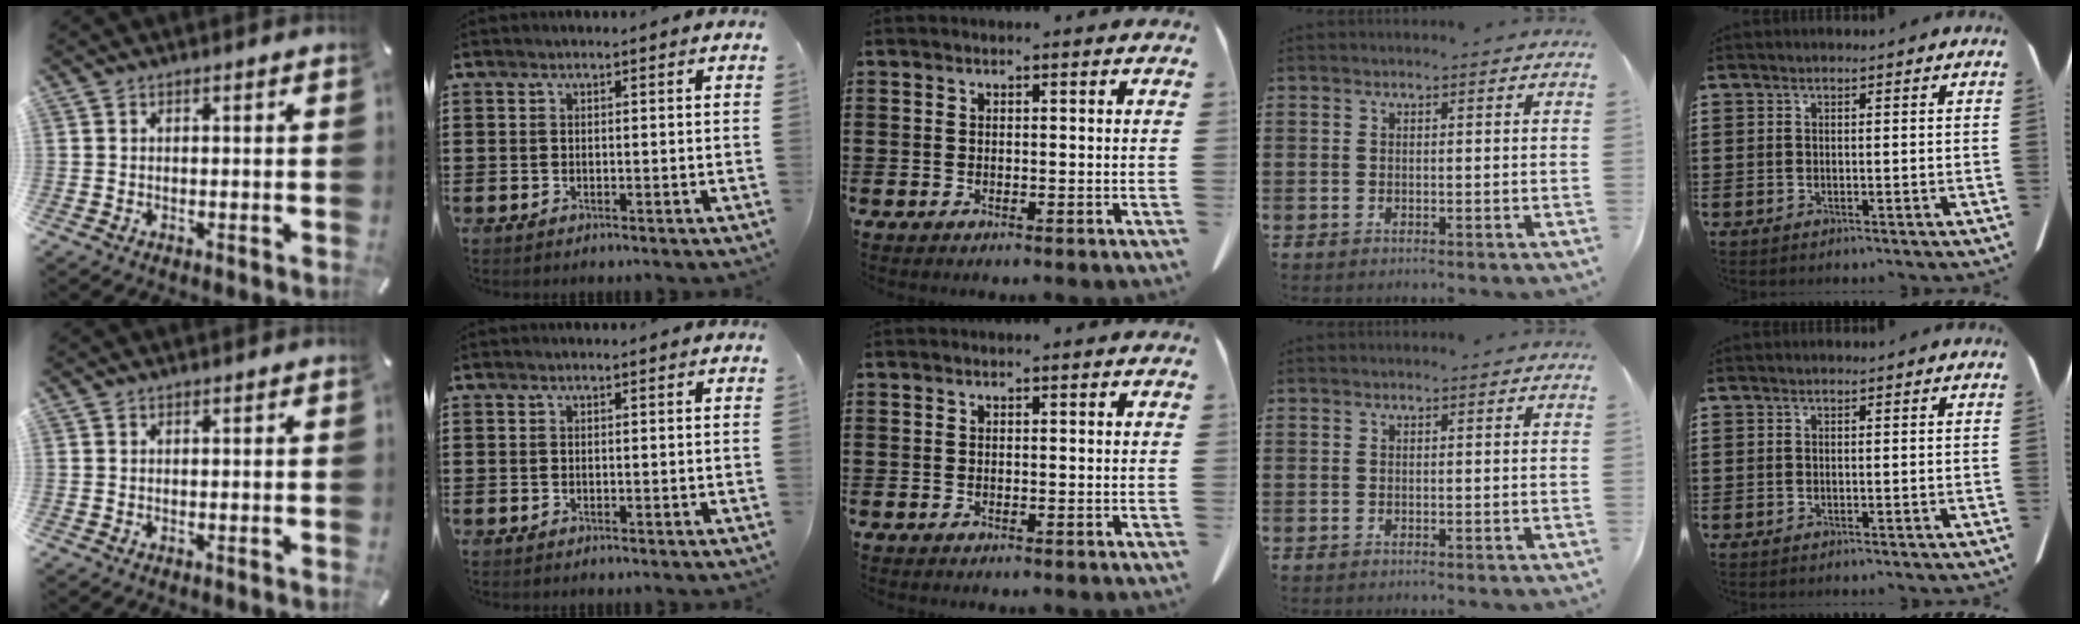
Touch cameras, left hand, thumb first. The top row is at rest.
{}